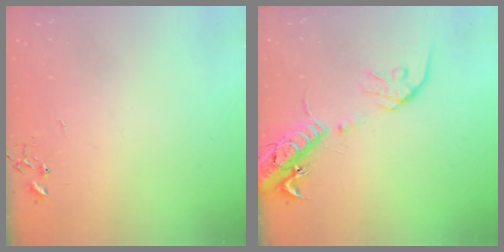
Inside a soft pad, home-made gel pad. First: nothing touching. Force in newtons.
{"total": 16.5, "press": 16.2, "slide": 3.6}